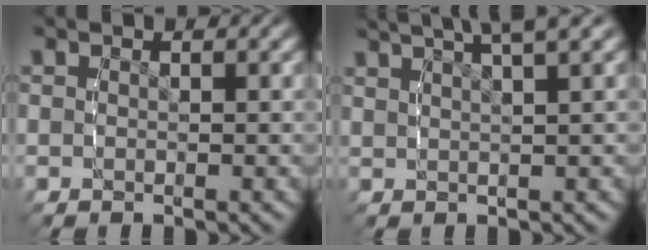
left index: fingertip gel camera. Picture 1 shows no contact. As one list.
[{"total": 6.8, "force": [5.1, 2.4, 3.9], "torque": [-0.053, 0.025, 0.071]}]